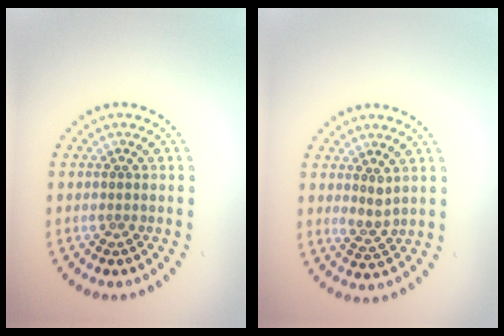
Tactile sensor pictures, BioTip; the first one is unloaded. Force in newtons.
{"total": 1.5, "press": 1.3, "slide": 0.6}